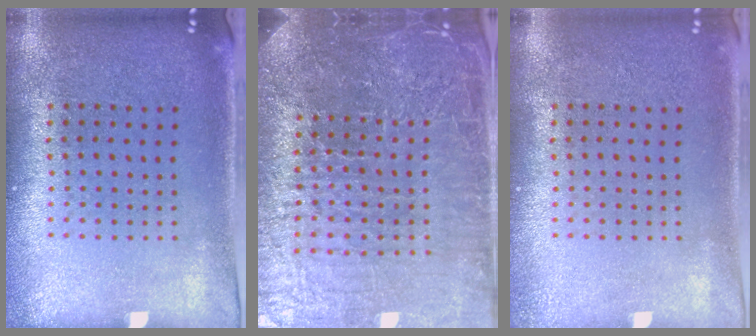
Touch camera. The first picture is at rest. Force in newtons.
{"total": 6.2, "press": 5.6, "slide": 2.8}
{"total": 0.8, "press": 0.8, "slide": 0.1}